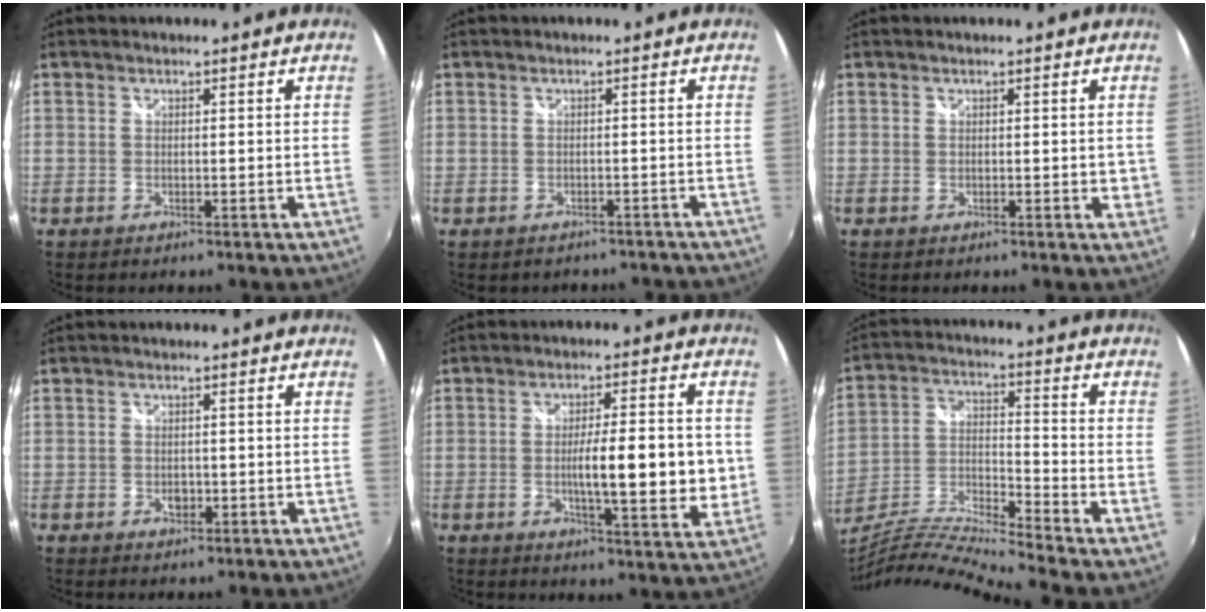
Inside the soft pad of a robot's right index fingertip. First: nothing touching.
{"total": 4.9, "force": [-4.1, 2.5, 1.2], "torque": [-0.022, -0.003, -0.041]}
{"total": 1.2, "force": [0.4, 0.9, 0.8], "torque": [-0.006, 0.002, 0.010]}
{"total": 2.0, "force": [-0.6, 1.4, 1.2], "torque": [-0.018, -0.001, -0.010]}
{"total": 12.0, "force": [-0.6, 2.6, 11.7], "torque": [-0.187, -0.011, -0.007]}
{"total": 13.5, "force": [-11.3, -1.1, 7.4], "torque": [-0.143, -0.024, -0.218]}